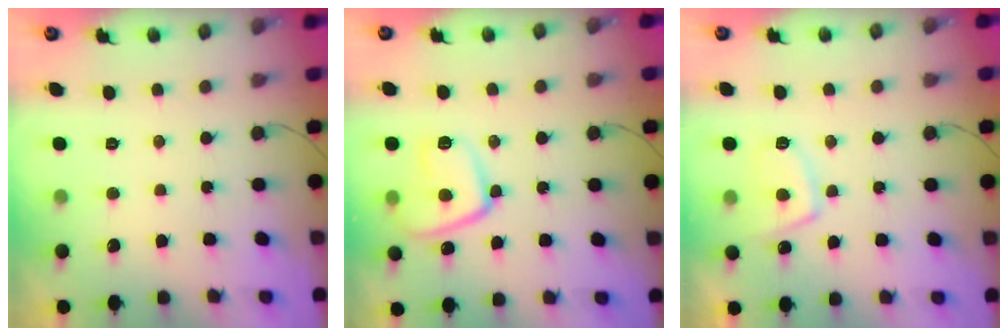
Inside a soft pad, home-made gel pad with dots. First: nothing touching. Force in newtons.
{"total": 12.6, "press": 12.5, "slide": 1.2}
{"total": 8.2, "press": 8.1, "slide": 1.2}